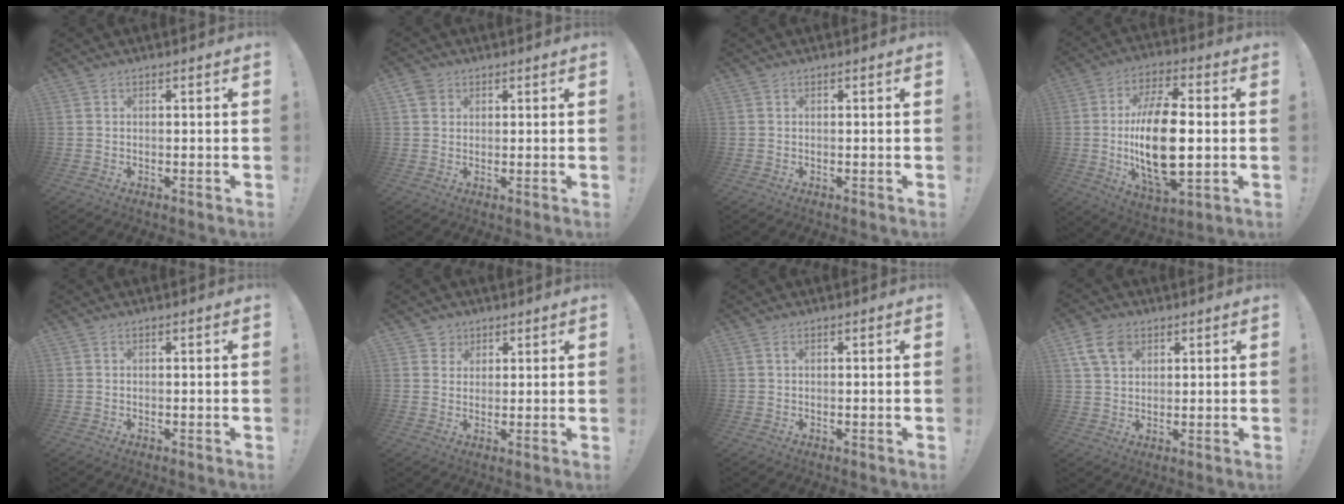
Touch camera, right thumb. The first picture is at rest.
{"total": 3.5, "force": [1.9, 2.7, 1.0], "torque": [-0.011, -0.004, 0.035]}
{"total": 0.0}
{"total": 21.1, "force": [-1.0, 10.1, 18.5], "torque": [-0.363, -0.005, -0.017]}
{"total": 0.0}
{"total": 3.7, "force": [2.1, 3.0, 0.0], "torque": [0.007, -0.016, 0.037]}
{"total": 0.5, "force": [0.1, 0.0, 0.5], "torque": [-0.013, 0.002, 0.002]}
{"total": 8.4, "force": [4.2, 5.7, 4.5], "torque": [-0.076, -0.006, 0.084]}